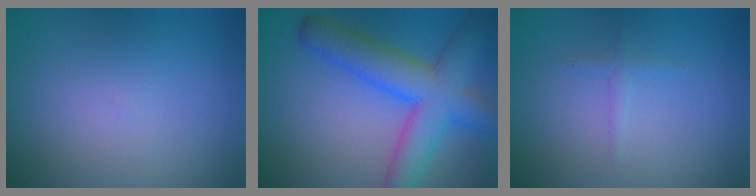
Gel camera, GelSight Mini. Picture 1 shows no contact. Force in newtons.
{"total": 8.0, "press": 8.0, "slide": 0.3}
{"total": 0.9, "press": 0.9, "slide": 0.0}